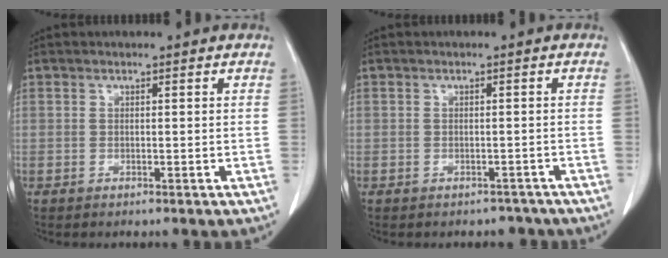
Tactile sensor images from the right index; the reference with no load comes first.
{"total": 2.9, "force": [-2.2, 1.8, -0.3], "torque": [0.008, 0.012, -0.031]}